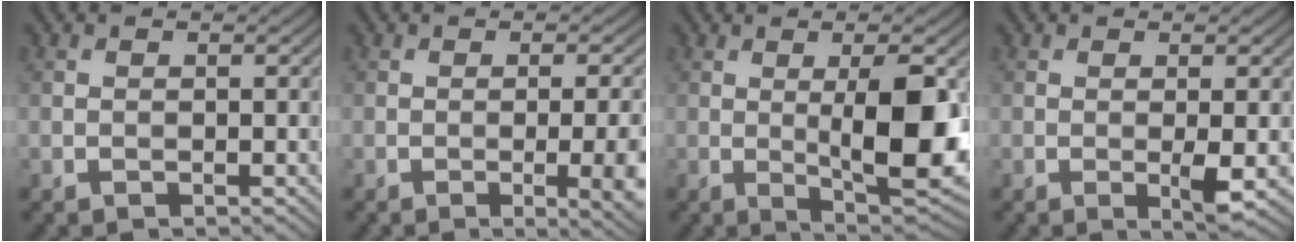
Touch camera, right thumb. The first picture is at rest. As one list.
[{"total": 7.0, "force": [-1.4, 2.0, 6.6], "torque": [-0.082, -0.004, -0.008]}, {"total": 10.2, "force": [0.2, 2.6, 9.9], "torque": [-0.154, -0.001, 0.007]}, {"total": 2.3, "force": [-0.2, 0.2, 2.3], "torque": [-0.045, -0.004, -0.005]}]